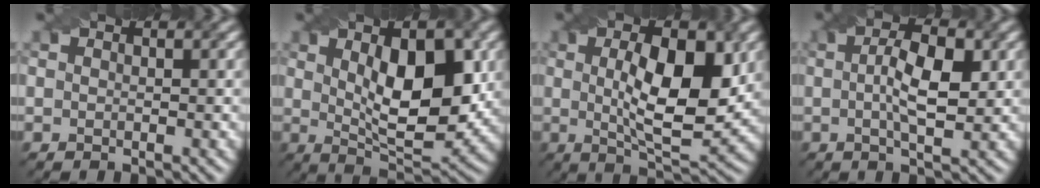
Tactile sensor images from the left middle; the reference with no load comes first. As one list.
[{"total": 9.3, "force": [1.8, 3.6, 8.4], "torque": [-0.128, -0.001, 0.033]}, {"total": 8.7, "force": [1.3, 3.0, 8.1], "torque": [-0.127, 0.000, 0.023]}, {"total": 5.2, "force": [0.6, 1.6, 4.9], "torque": [-0.081, 0.006, 0.008]}]